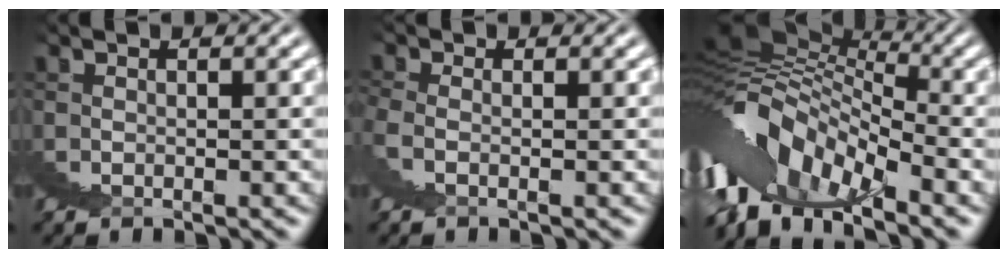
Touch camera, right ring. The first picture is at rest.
{"total": 1.0, "force": [-0.2, -0.1, -1.0], "torque": [0.007, 0.001, -0.006]}
{"total": 8.5, "force": [1.5, 3.6, 7.5], "torque": [-0.079, 0.026, 0.011]}